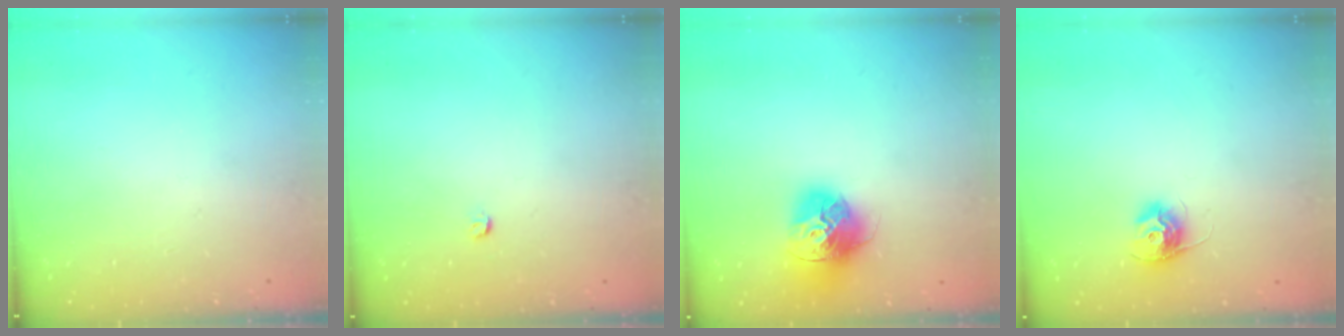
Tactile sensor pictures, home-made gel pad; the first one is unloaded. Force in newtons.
{"total": 3.0, "press": 2.9, "slide": 0.4}
{"total": 15.9, "press": 15.8, "slide": 1.7}
{"total": 10.3, "press": 10.3, "slide": 0.5}